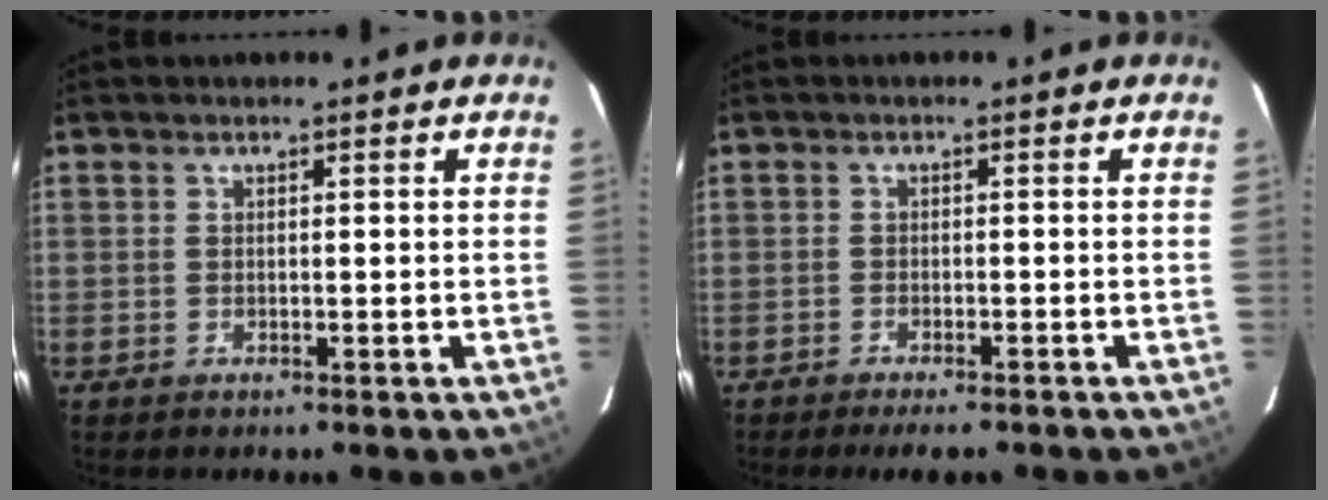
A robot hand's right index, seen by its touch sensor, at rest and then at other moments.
{"total": 4.9, "force": [-4.2, 1.1, 2.4], "torque": [-0.056, -0.010, -0.064]}